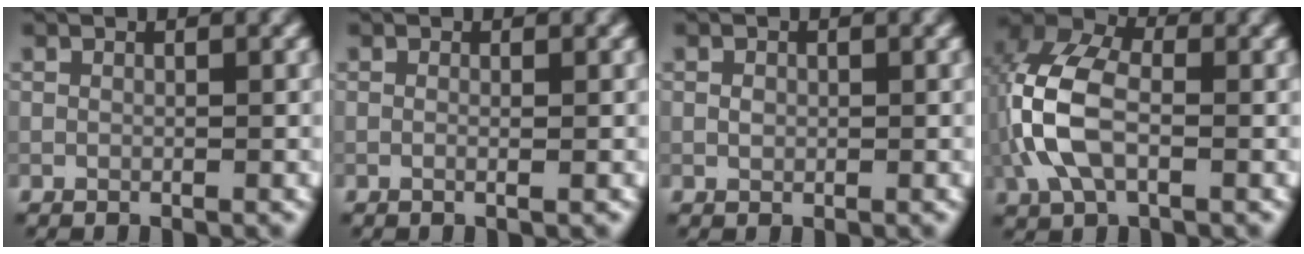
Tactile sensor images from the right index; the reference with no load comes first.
{"total": 0.8, "force": [0.0, 0.3, 0.8], "torque": [-0.012, -0.008, -0.006]}
{"total": 0.8, "force": [0.0, 0.6, 0.4], "torque": [-0.007, -0.002, -0.001]}
{"total": 7.7, "force": [-0.8, 4.5, 6.2], "torque": [-0.147, 0.015, -0.029]}